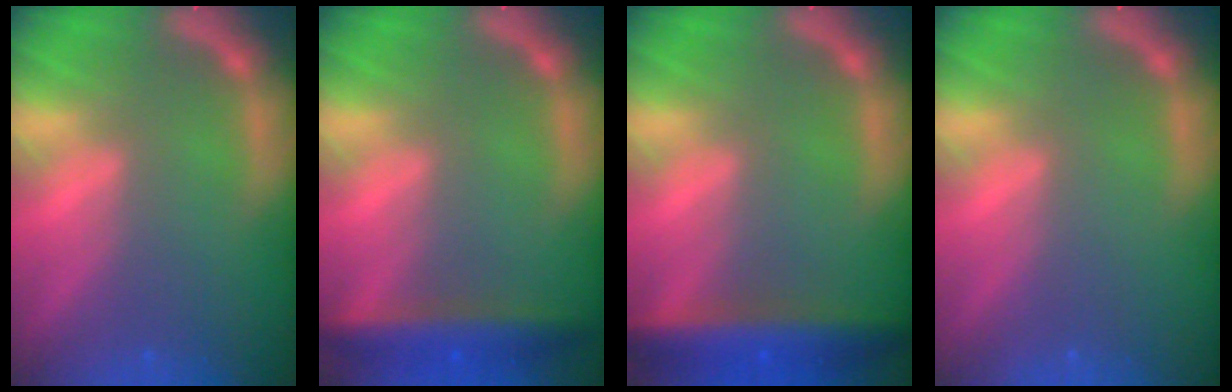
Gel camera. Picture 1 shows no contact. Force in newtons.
{"total": 5.0}
{"total": 6.4}
{"total": 0.0}